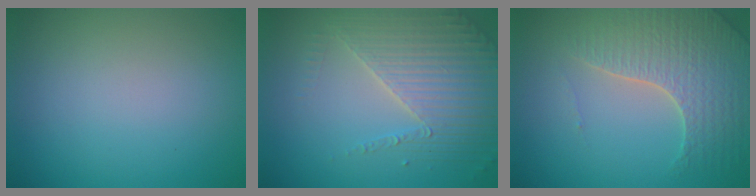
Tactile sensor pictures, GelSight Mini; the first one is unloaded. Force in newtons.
{"total": 4.0, "press": 3.8, "slide": 1.2}
{"total": 4.6, "press": 4.5, "slide": 1.1}